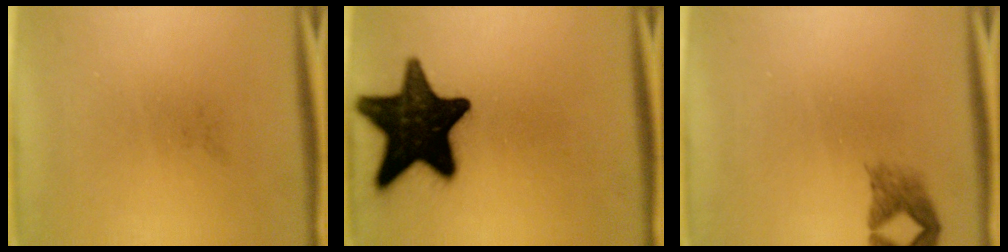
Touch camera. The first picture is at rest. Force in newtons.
{"total": 18.4}
{"total": 2.0}